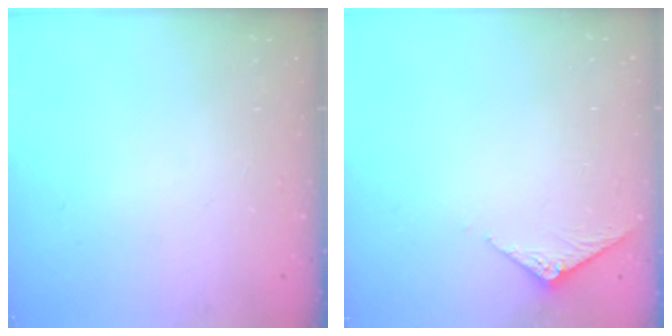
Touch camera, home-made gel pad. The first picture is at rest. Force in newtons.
{"total": 3.7, "press": 3.7, "slide": 0.4}